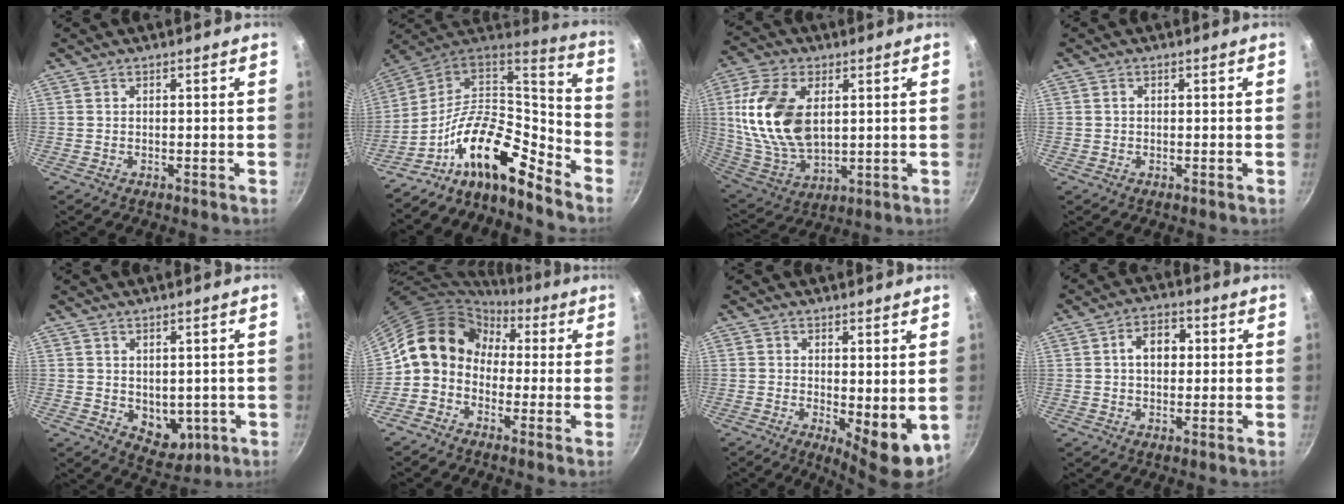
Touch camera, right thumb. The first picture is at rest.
{"total": 17.8, "force": [-9.9, 7.8, 12.6], "torque": [-0.195, 0.083, -0.198]}
{"total": 18.3, "force": [3.6, 10.9, 14.3], "torque": [-0.269, -0.014, 0.082]}
{"total": 0.8, "force": [0.1, 0.8, 0.3], "torque": [-0.006, 0.005, 0.004]}
{"total": 6.6, "force": [-0.4, 4.8, 4.5], "torque": [-0.036, -0.013, 0.012]}
{"total": 11.4, "force": [0.6, 9.6, 6.2], "torque": [-0.069, 0.034, -0.017]}
{"total": 7.5, "force": [0.1, 3.1, 6.8], "torque": [-0.080, -0.012, 0.011]}
{"total": 6.4, "force": [0.9, 4.5, 4.5], "torque": [-0.044, 0.013, 0.007]}